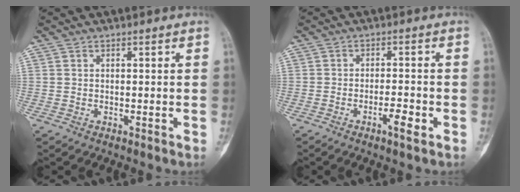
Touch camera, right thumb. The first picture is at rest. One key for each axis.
{"total": 3.6, "fx": -1.8, "fy": 0.8, "fz": 3.1, "tx": -0.053, "ty": 0.008, "tz": -0.031}